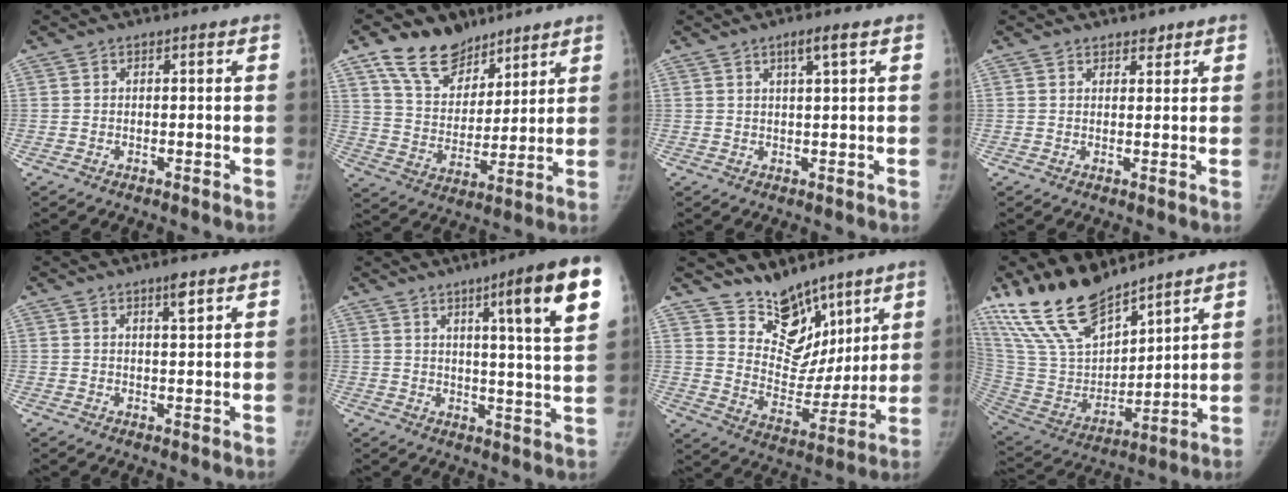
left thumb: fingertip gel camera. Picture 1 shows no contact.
{"total": 13.6, "force": [9.5, 8.5, 4.8], "torque": [-0.049, -0.049, 0.177]}
{"total": 3.1, "force": [1.6, 0.1, 2.6], "torque": [-0.050, -0.004, 0.031]}
{"total": 2.0, "force": [1.6, 1.1, 0.6], "torque": [0.005, -0.009, 0.020]}
{"total": 2.8, "force": [1.8, 0.4, 2.2], "torque": [-0.031, -0.012, 0.029]}
{"total": 15.7, "force": [7.4, 1.2, 13.9], "torque": [-0.178, -0.028, 0.096]}
{"total": 14.2, "force": [10.7, 7.9, 4.9], "torque": [-0.027, -0.073, 0.195]}
{"total": 19.3, "force": [15.8, 7.2, 8.5], "torque": [-0.129, -0.076, 0.315]}